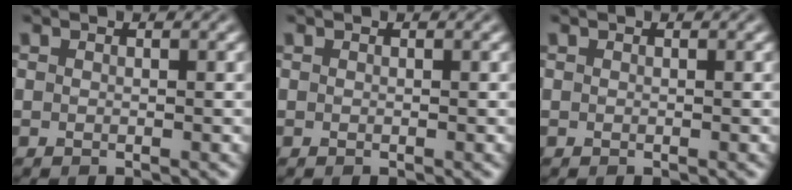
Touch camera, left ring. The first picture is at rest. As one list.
[{"total": 0.0}, {"total": 0.0}]